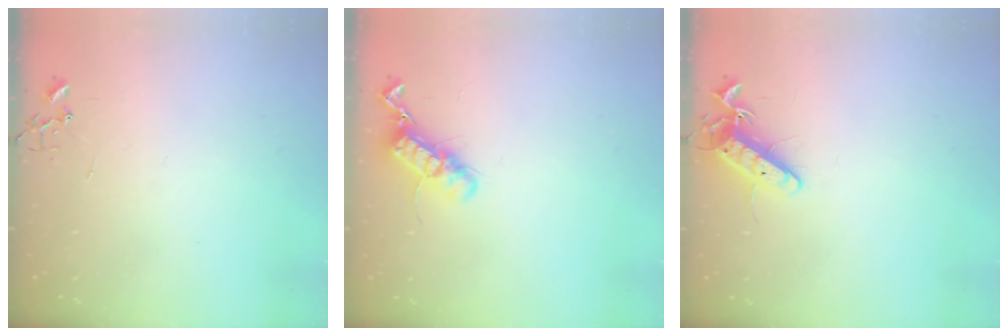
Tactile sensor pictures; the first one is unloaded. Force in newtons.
{"total": 12.2, "press": 12.2, "slide": 0.9}
{"total": 11.4, "press": 11.4, "slide": 0.9}